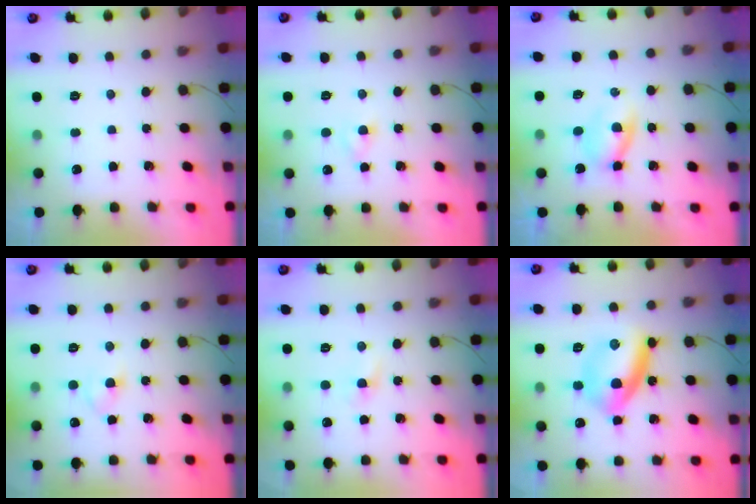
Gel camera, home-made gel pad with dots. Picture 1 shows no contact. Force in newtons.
{"total": 1.9, "press": 1.6, "slide": 0.9}
{"total": 3.3, "press": 3.0, "slide": 1.3}
{"total": 2.5, "press": 2.3, "slide": 1.0}
{"total": 1.4, "press": 1.1, "slide": 0.8}
{"total": 11.3, "press": 11.3, "slide": 0.4}